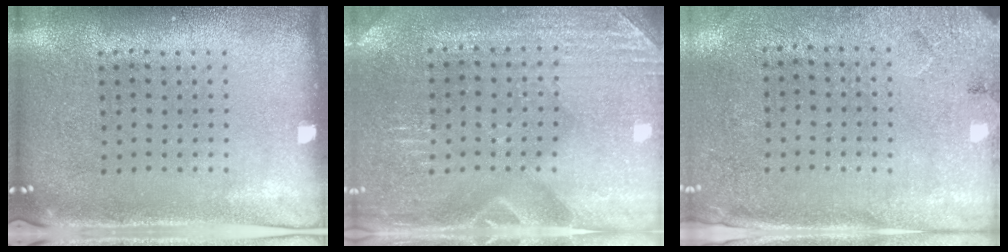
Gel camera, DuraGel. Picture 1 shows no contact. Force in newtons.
{"total": 3.0, "press": 2.9, "slide": 0.3}
{"total": 2.7, "press": 2.2, "slide": 1.6}